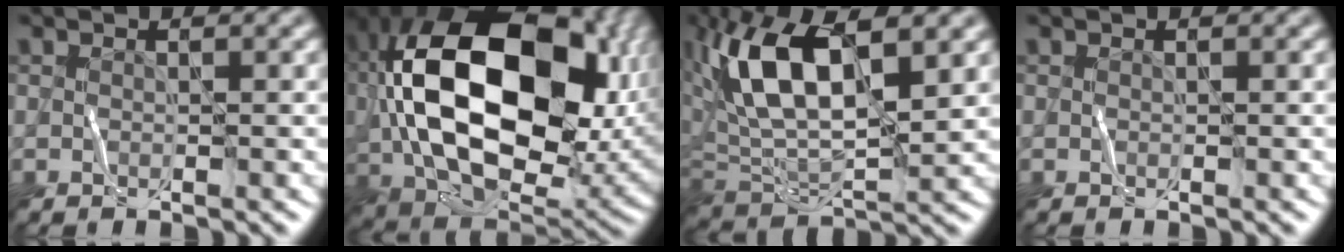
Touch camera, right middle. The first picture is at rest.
{"total": 19.2, "force": [2.0, 12.2, 14.7], "torque": [-0.298, -0.009, 0.047]}
{"total": 10.7, "force": [3.9, 4.7, 8.8], "torque": [-0.170, 0.018, 0.067]}
{"total": 0.0}